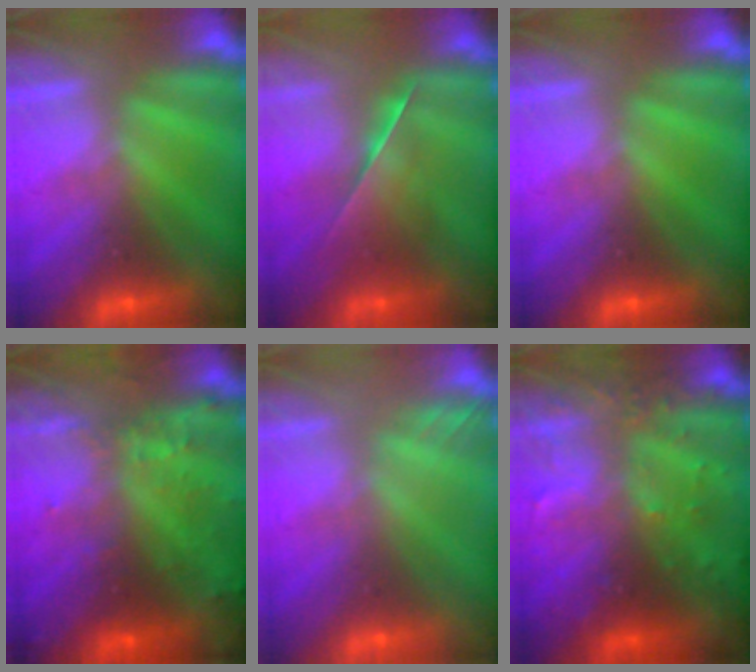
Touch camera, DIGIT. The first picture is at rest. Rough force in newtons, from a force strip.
{"total": 2.1}
{"total": 0.0}
{"total": 7.5}
{"total": 2.1}
{"total": 6.5}